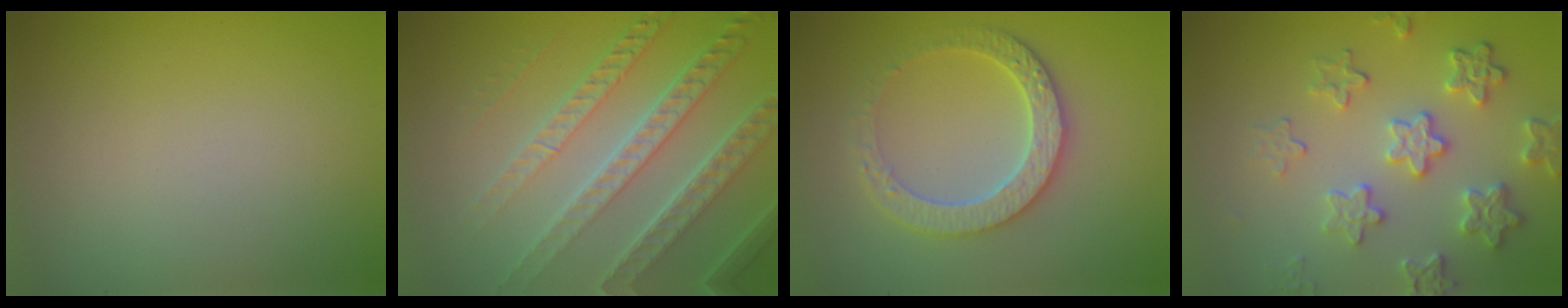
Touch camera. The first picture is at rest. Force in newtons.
{"total": 7.6, "press": 5.2, "slide": 5.5}
{"total": 4.4, "press": 4.3, "slide": 1.0}
{"total": 4.7, "press": 4.0, "slide": 2.5}